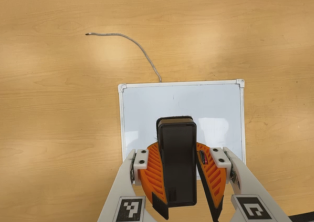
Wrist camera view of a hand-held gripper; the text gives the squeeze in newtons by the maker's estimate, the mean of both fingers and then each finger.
{"total": 9.8, "left": 9.7, "right": 9.9}